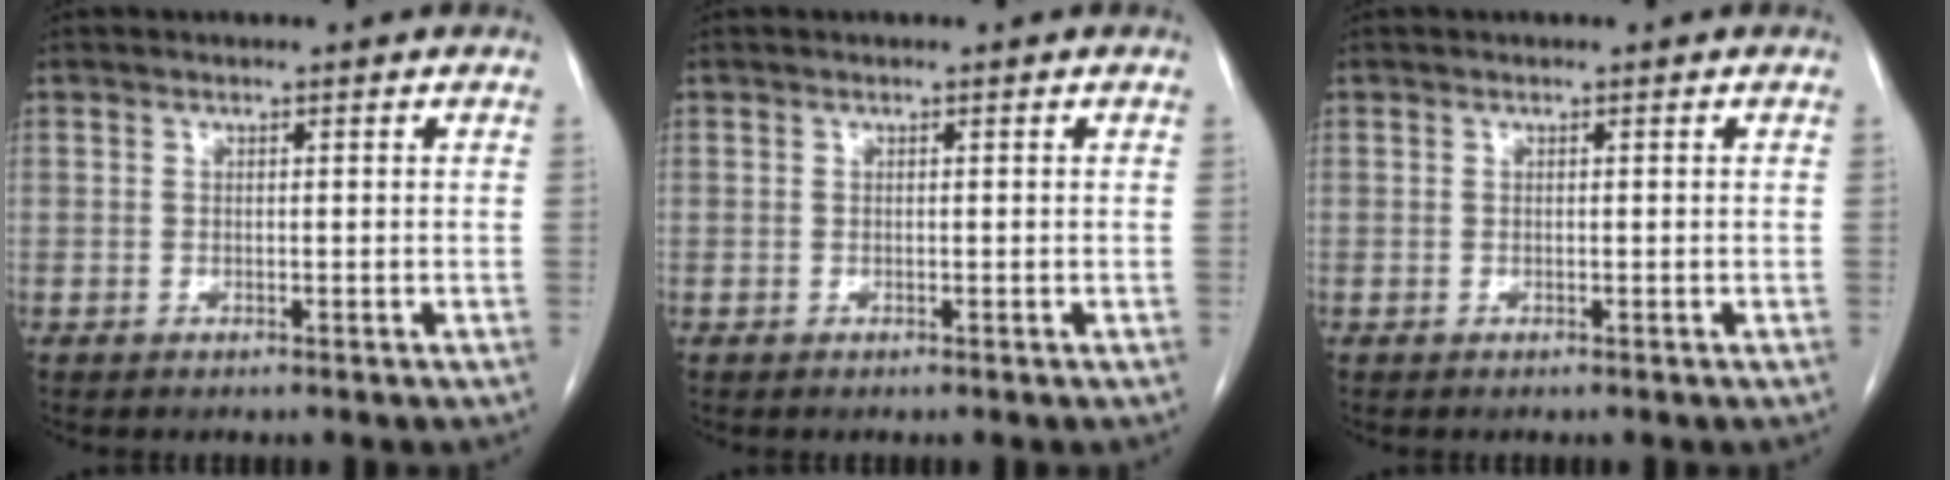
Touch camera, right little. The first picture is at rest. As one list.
[{"total": 0.0}, {"total": 0.0}]